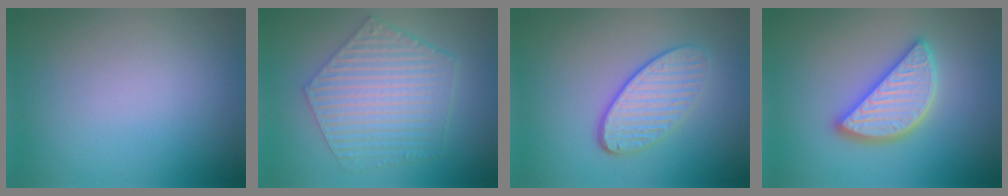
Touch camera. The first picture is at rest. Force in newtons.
{"total": 6.2, "press": 4.8, "slide": 4.0}
{"total": 3.8, "press": 3.0, "slide": 2.4}
{"total": 4.7, "press": 4.7, "slide": 0.4}